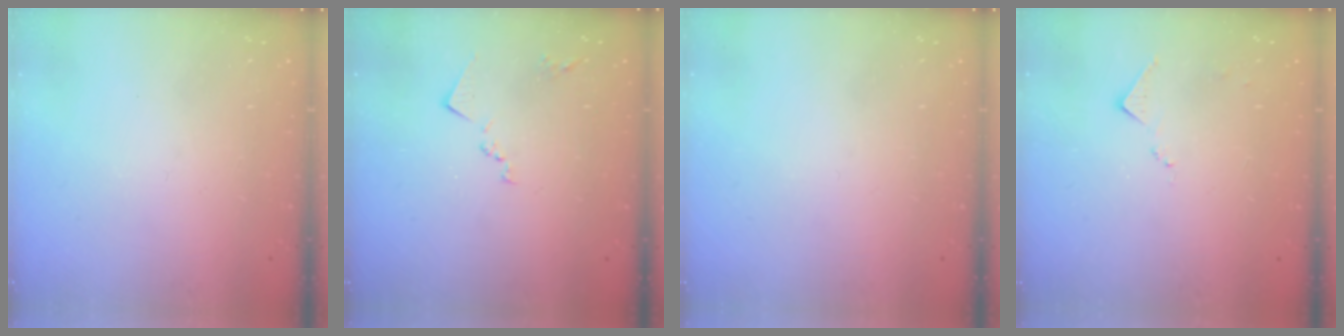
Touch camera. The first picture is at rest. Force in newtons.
{"total": 8.4, "press": 8.3, "slide": 0.9}
{"total": 0.0}
{"total": 6.7, "press": 6.7, "slide": 0.8}